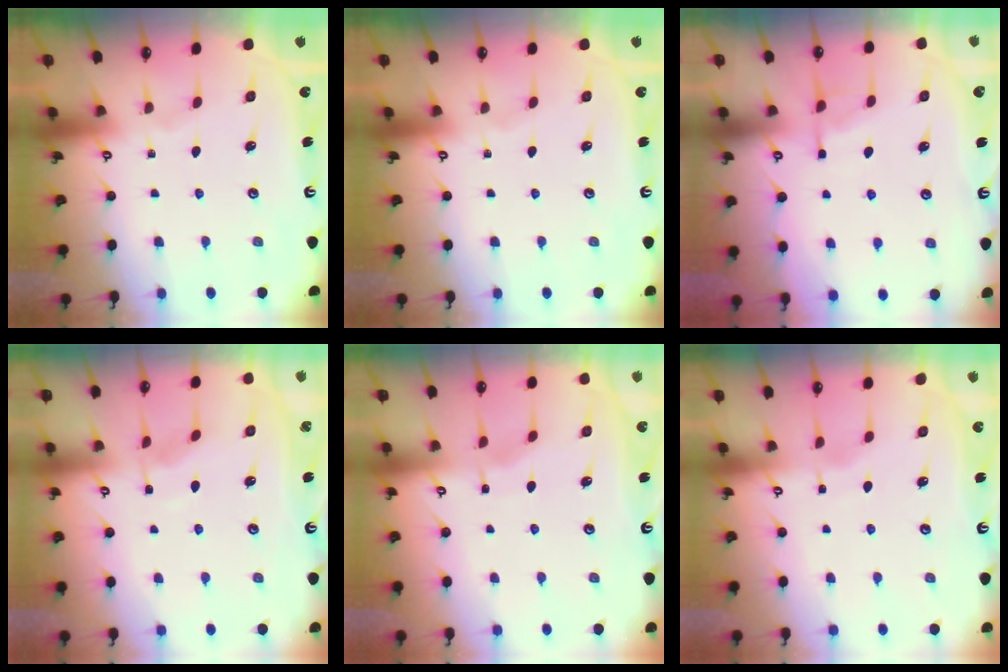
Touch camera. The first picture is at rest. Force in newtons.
{"total": 0.0}
{"total": 4.7, "press": 4.7, "slide": 0.7}
{"total": 3.8, "press": 3.7, "slide": 0.6}
{"total": 2.6, "press": 2.6, "slide": 0.4}
{"total": 2.2, "press": 2.2, "slide": 0.3}